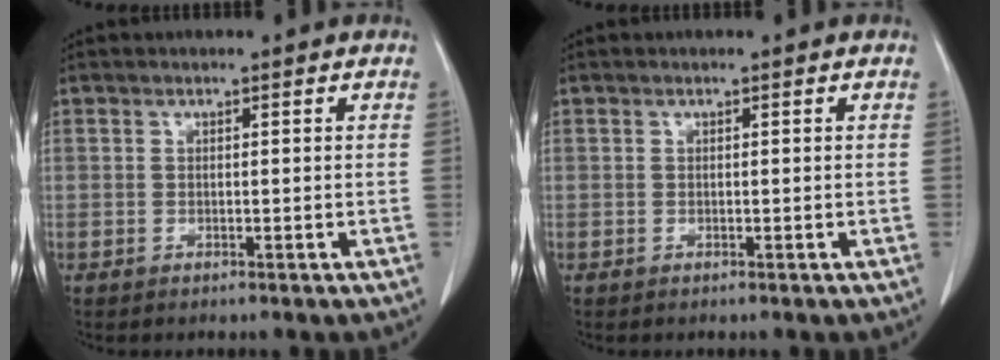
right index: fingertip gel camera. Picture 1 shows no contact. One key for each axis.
{"total": 0.0}